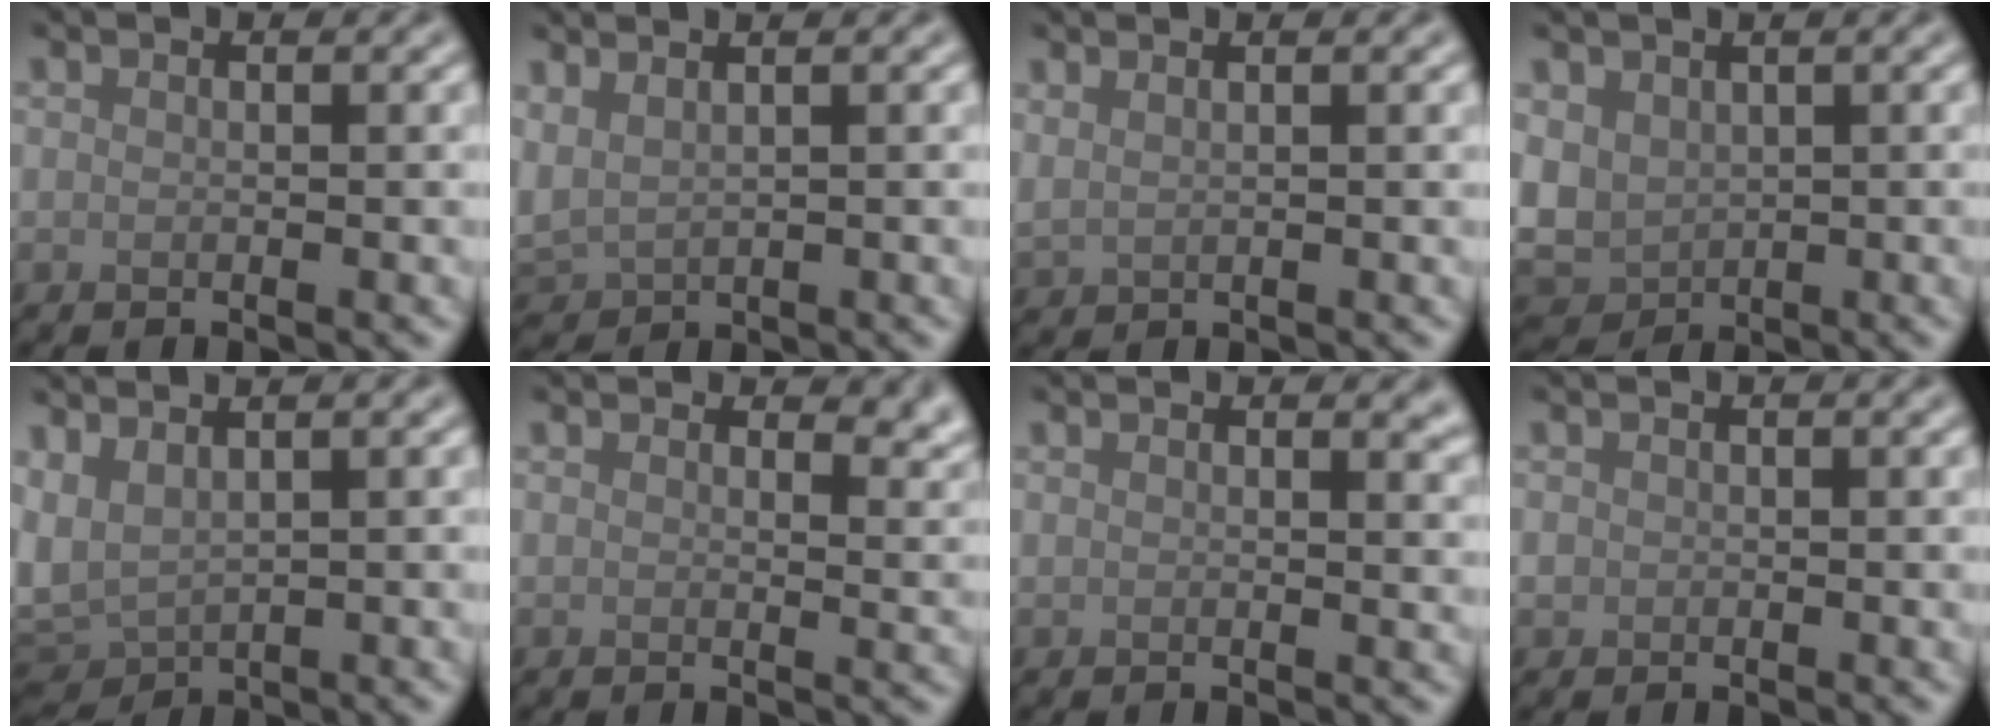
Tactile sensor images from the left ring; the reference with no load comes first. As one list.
[{"total": 2.1, "force": [1.3, 1.1, 1.3], "torque": [-0.042, 0.004, 0.032]}, {"total": 1.4, "force": [1.2, 0.4, 0.6], "torque": [-0.015, 0.000, 0.025]}, {"total": 4.4, "force": [0.4, 3.5, 2.6], "torque": [-0.067, -0.007, 0.005]}, {"total": 4.5, "force": [0.9, 2.7, 3.4], "torque": [-0.084, 0.001, 0.021]}, {"total": 3.6, "force": [2.6, 1.7, 1.7], "torque": [-0.025, -0.005, 0.034]}, {"total": 1.9, "force": [1.6, 0.6, 0.8], "torque": [-0.007, -0.002, 0.028]}, {"total": 0.7, "force": [0.0, 0.7, 0.1], "torque": [0.002, -0.002, -0.003]}]